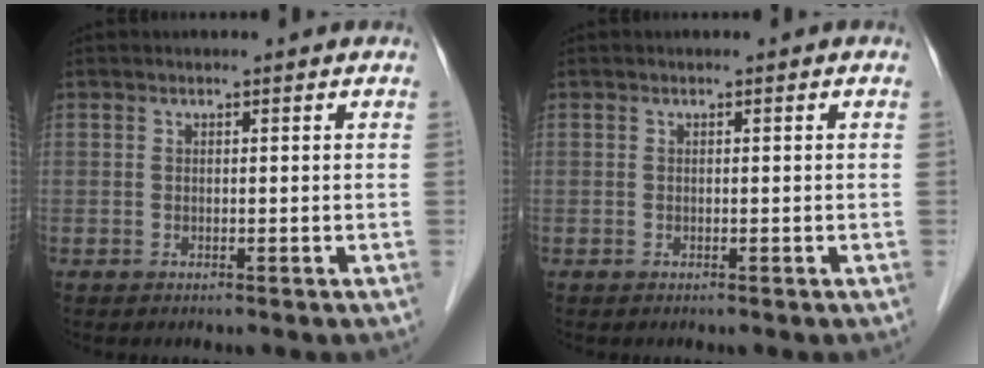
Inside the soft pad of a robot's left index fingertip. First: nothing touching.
{"total": 0.0}